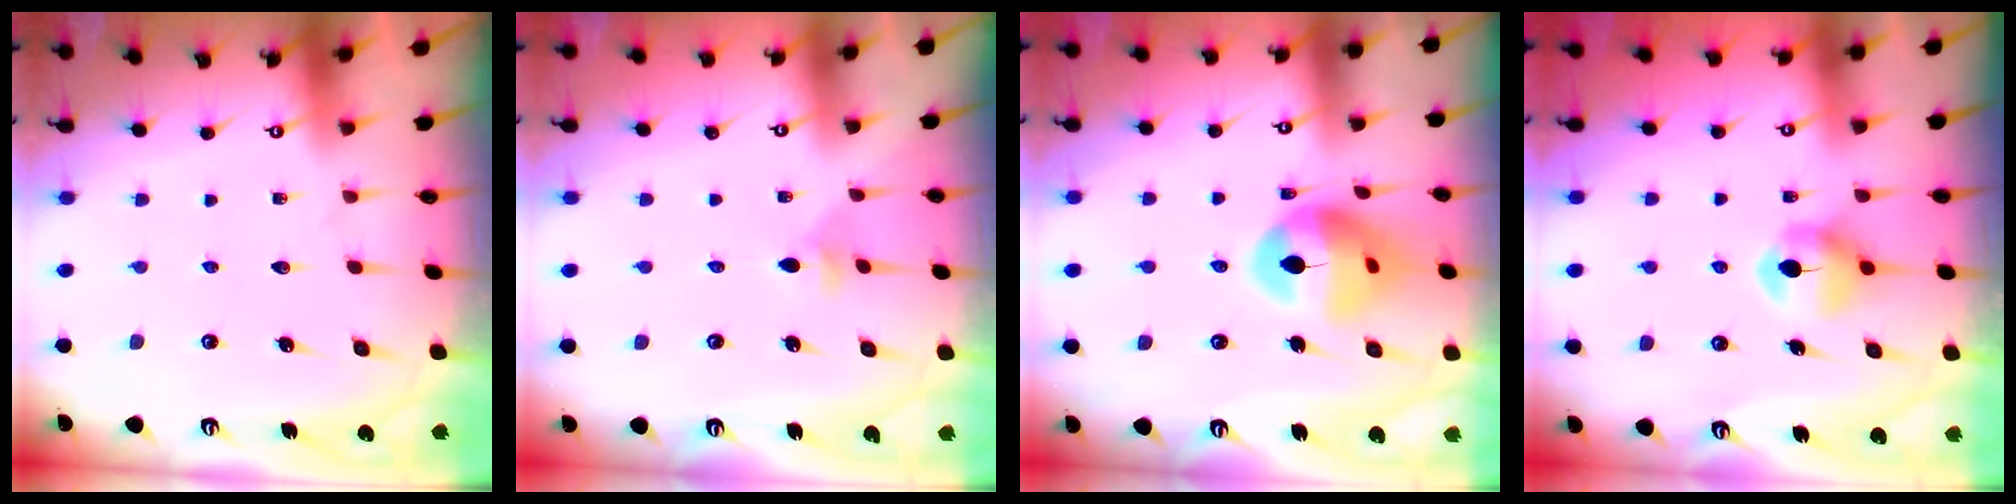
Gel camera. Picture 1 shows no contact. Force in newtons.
{"total": 3.8, "press": 3.7, "slide": 0.8}
{"total": 14.7, "press": 14.6, "slide": 1.8}
{"total": 6.9, "press": 6.9, "slide": 0.3}